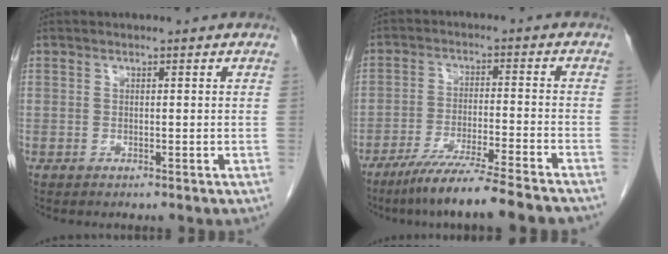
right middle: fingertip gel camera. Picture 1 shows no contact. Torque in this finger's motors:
{"motor_torque": [1.27, -0.87, 0.11, 0.08]}